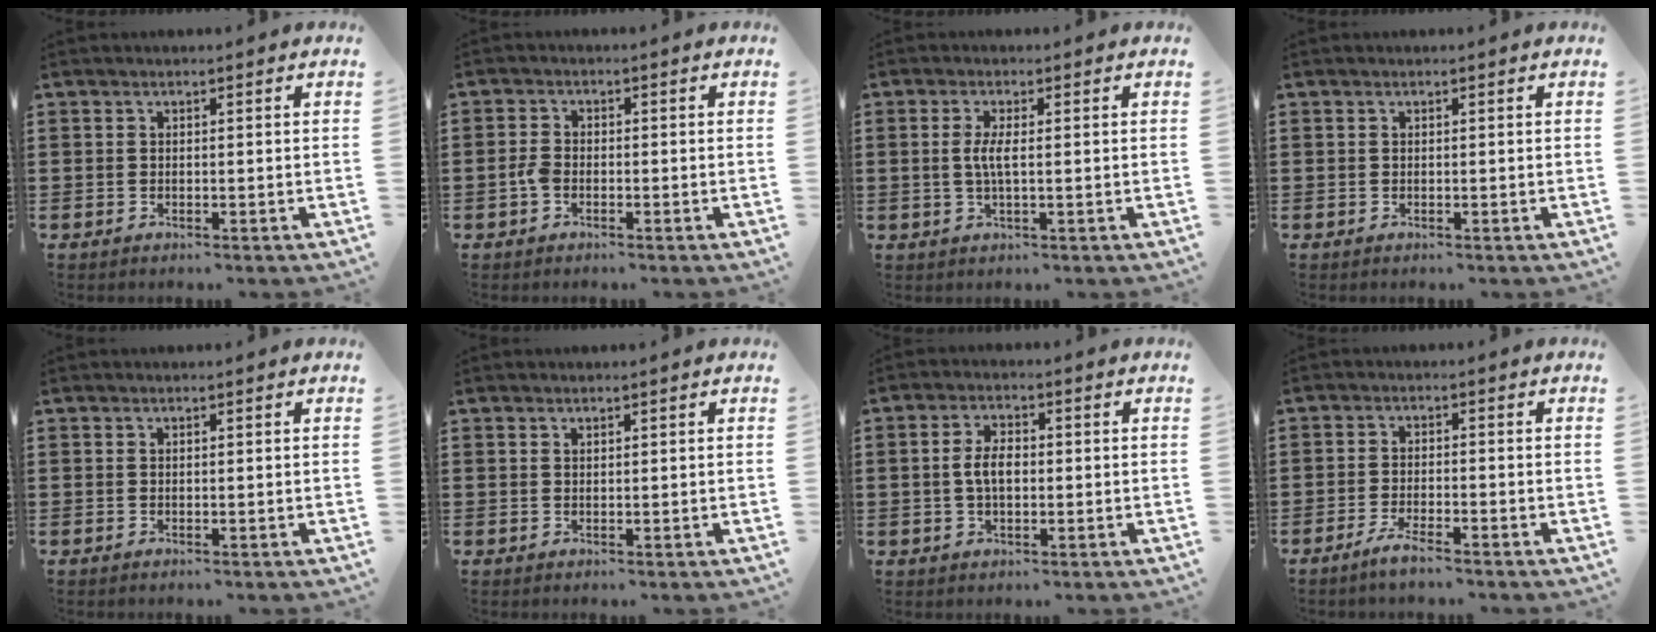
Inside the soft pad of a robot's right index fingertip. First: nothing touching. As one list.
[{"total": 2.1, "force": [-0.7, 1.2, 1.5], "torque": [-0.043, -0.003, -0.018]}, {"total": 3.2, "force": [0.0, 0.6, 3.2], "torque": [-0.067, -0.005, -0.004]}, {"total": 0.0}, {"total": 0.0}, {"total": 0.6, "force": [0.5, 0.4, 0.2], "torque": [-0.004, 0.002, 0.010]}, {"total": 4.4, "force": [-0.1, 2.4, 3.7], "torque": [-0.087, 0.003, -0.008]}, {"total": 2.8, "force": [-2.3, 0.1, 1.7], "torque": [-0.036, 0.001, -0.044]}]